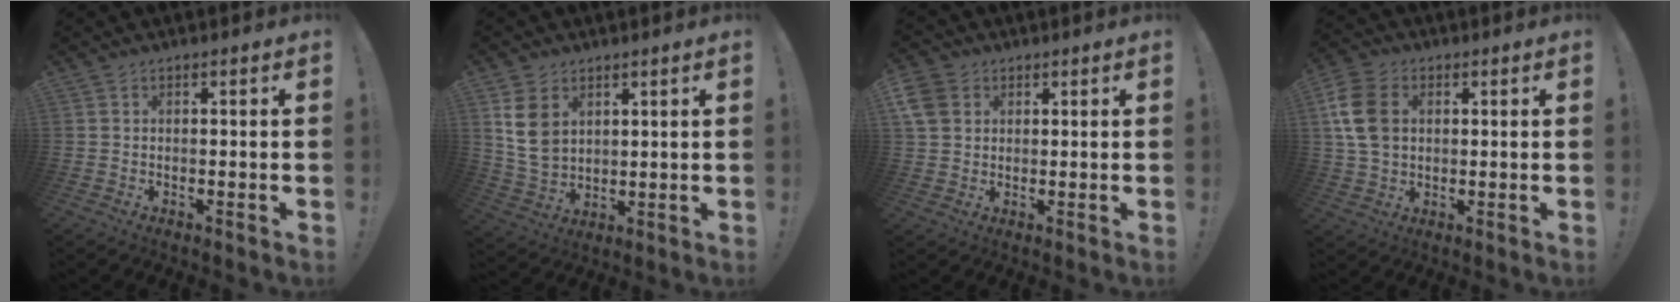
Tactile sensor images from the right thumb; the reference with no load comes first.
{"total": 10.2, "force": [4.2, 7.7, 5.2], "torque": [-0.098, -0.013, 0.085]}
{"total": 7.6, "force": [2.9, 6.5, 2.8], "torque": [-0.051, -0.010, 0.060]}
{"total": 12.6, "force": [2.5, 9.4, 8.0], "torque": [-0.155, 0.006, 0.052]}